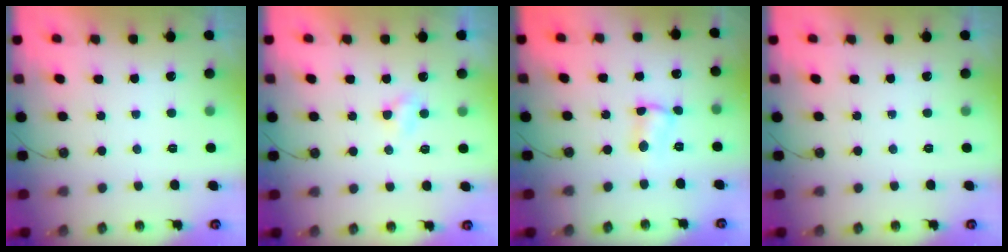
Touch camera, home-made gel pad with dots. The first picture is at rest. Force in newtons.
{"total": 2.0, "press": 2.0, "slide": 0.3}
{"total": 2.6, "press": 2.6, "slide": 0.5}
{"total": 0.0}